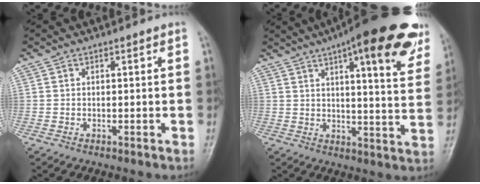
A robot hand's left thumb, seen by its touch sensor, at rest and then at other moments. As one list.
[{"total": 22.1, "force": [13.0, 5.8, 16.9], "torque": [-0.202, -0.029, 0.159]}]